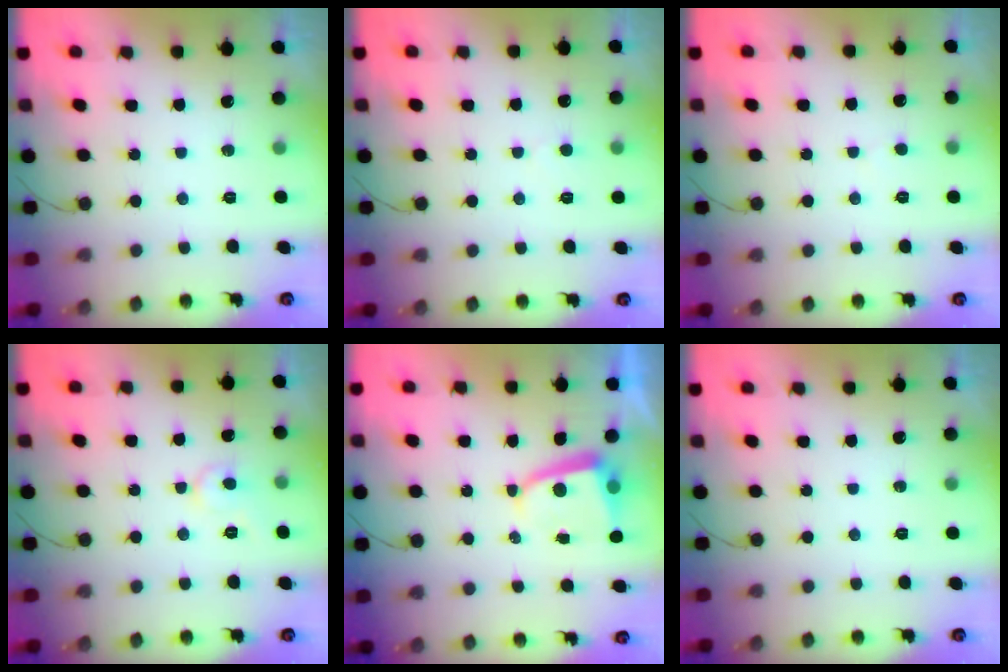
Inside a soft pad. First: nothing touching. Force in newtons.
{"total": 2.9, "press": 2.9, "slide": 0.3}
{"total": 1.8, "press": 1.8, "slide": 0.2}
{"total": 5.8, "press": 5.8, "slide": 0.4}
{"total": 4.2, "press": 4.2, "slide": 0.6}
{"total": 0.0}